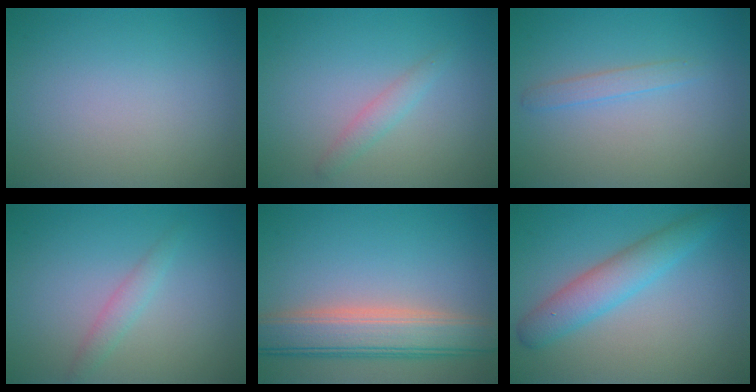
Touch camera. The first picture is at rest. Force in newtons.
{"total": 1.4, "press": 1.4, "slide": 0.0}
{"total": 1.3, "press": 1.3, "slide": 0.1}
{"total": 1.4, "press": 1.4, "slide": 0.0}
{"total": 6.5, "press": 6.5, "slide": 0.6}
{"total": 3.9, "press": 3.9, "slide": 0.1}